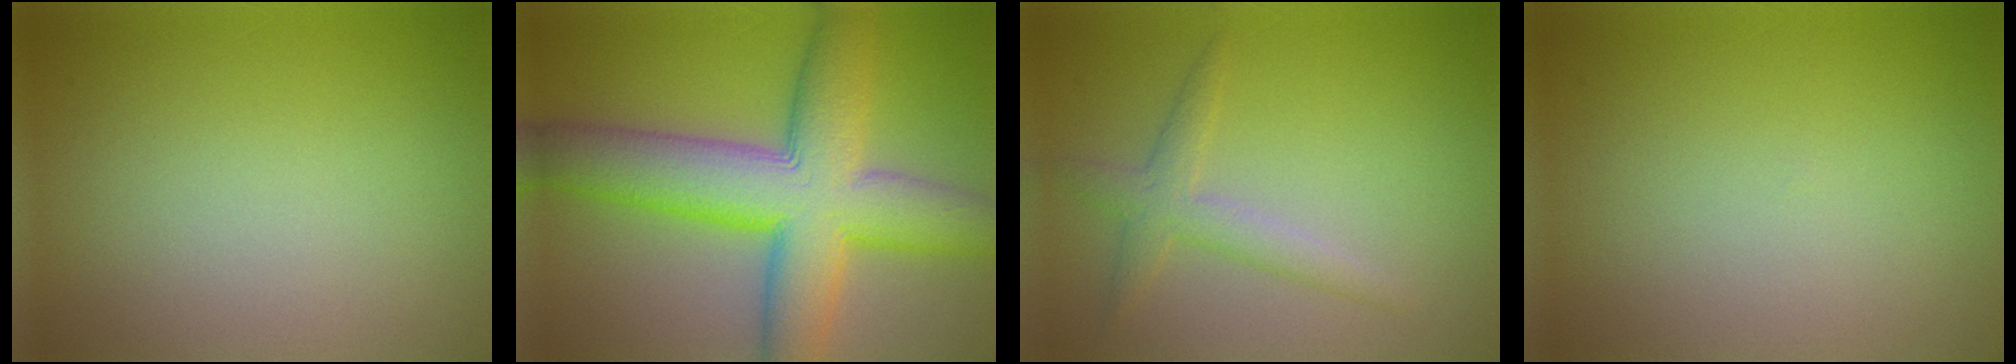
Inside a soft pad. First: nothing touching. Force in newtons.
{"total": 11.9, "press": 11.9, "slide": 0.6}
{"total": 2.5, "press": 2.5, "slide": 0.1}
{"total": 0.0}